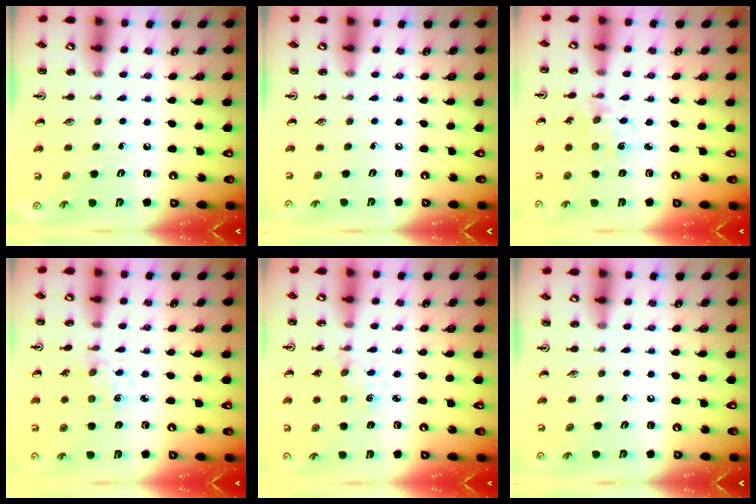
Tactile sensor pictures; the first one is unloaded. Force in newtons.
{"total": 0.0}
{"total": 1.7, "press": 1.6, "slide": 0.3}
{"total": 0.8, "press": 0.7, "slide": 0.2}
{"total": 1.1, "press": 1.1, "slide": 0.3}
{"total": 0.0}